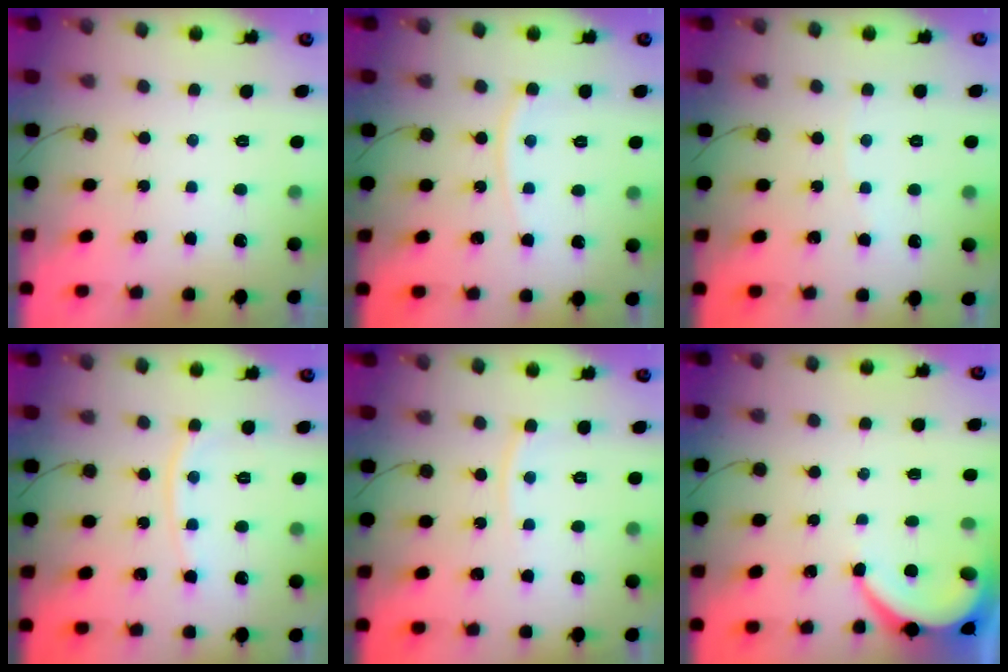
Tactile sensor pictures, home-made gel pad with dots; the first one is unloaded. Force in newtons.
{"total": 6.0, "press": 5.9, "slide": 0.9}
{"total": 1.5, "press": 1.4, "slide": 0.3}
{"total": 7.1, "press": 7.0, "slide": 0.3}
{"total": 6.2, "press": 6.2, "slide": 0.5}
{"total": 5.8, "press": 5.8, "slide": 0.6}